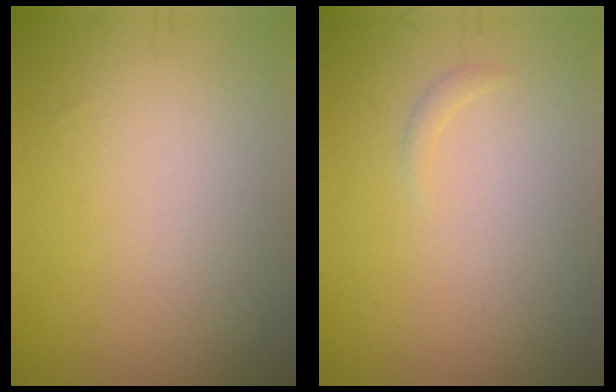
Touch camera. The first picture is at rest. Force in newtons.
{"total": 0.6, "press": 0.6, "slide": 0.1}